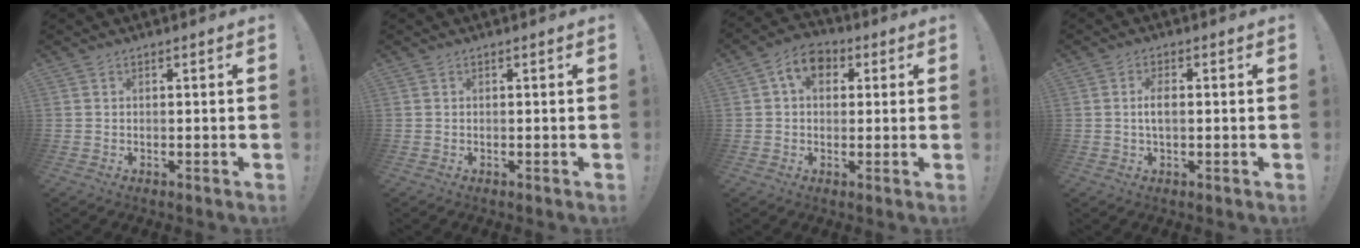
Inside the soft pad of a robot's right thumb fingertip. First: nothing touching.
{"total": 0.0}
{"total": 8.3, "force": [2.6, 5.9, 5.2], "torque": [-0.078, 0.010, 0.047]}
{"total": 3.7, "force": [-0.1, 1.4, 3.4], "torque": [-0.067, 0.003, -0.005]}